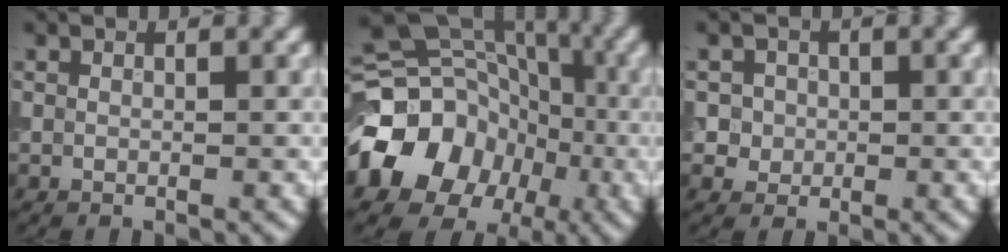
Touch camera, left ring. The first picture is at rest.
{"total": 14.1, "force": [-4.4, 12.0, 6.0], "torque": [-0.119, -0.011, -0.103]}
{"total": 2.6, "force": [0.4, 2.5, 0.8], "torque": [0.002, 0.003, 0.006]}